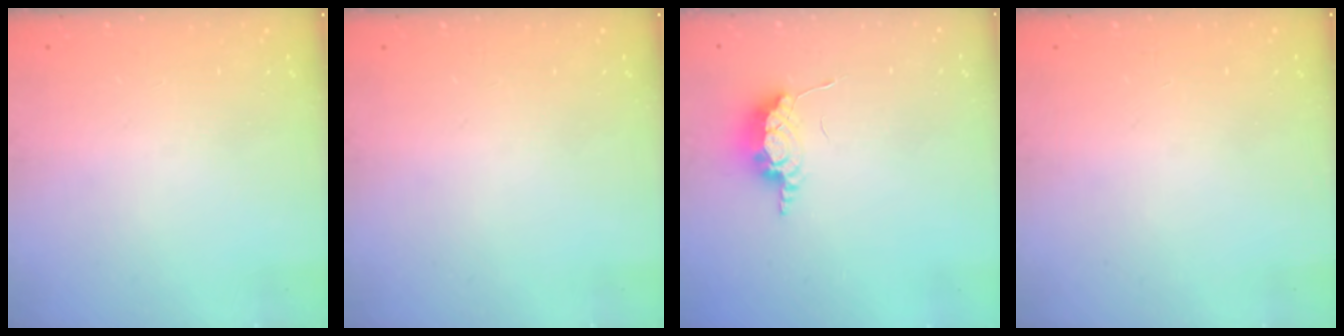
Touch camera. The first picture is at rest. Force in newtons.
{"total": 0.0}
{"total": 14.2, "press": 8.7, "slide": 11.2}
{"total": 9.6, "press": 2.1, "slide": 9.4}